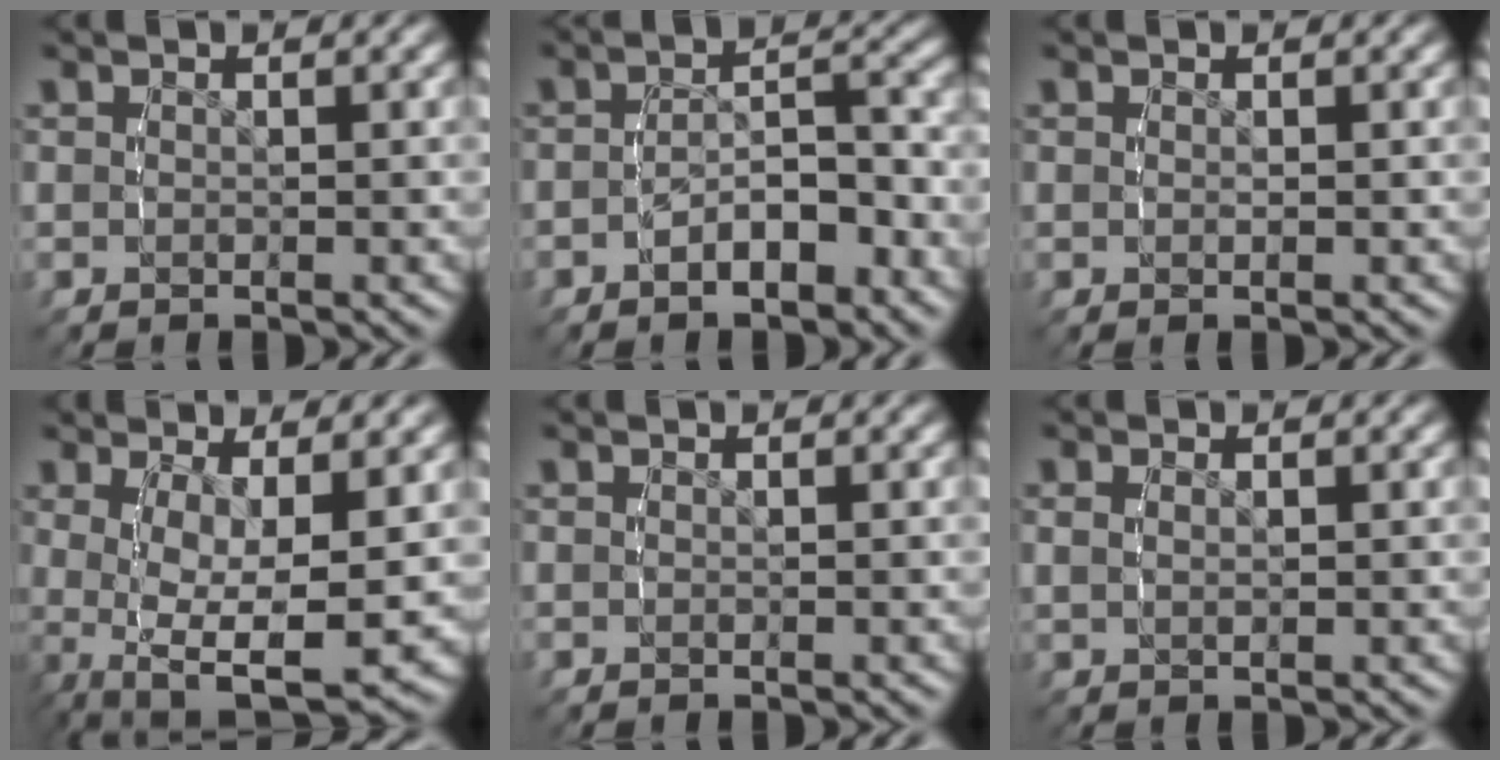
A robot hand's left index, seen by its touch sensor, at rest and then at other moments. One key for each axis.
{"total": 4.0, "fx": -2.9, "fy": 1.5, "fz": 2.4, "tx": -0.035, "ty": -0.004, "tz": -0.041}
{"total": 0.0}
{"total": 7.5, "fx": -1.3, "fy": 3.5, "fz": 6.5, "tx": -0.136, "ty": -0.047, "tz": 0.003}
{"total": 0.0}
{"total": 0.9, "fx": 0.5, "fy": 0.1, "fz": 0.7, "tx": -0.013, "ty": -0.005, "tz": 0.015}